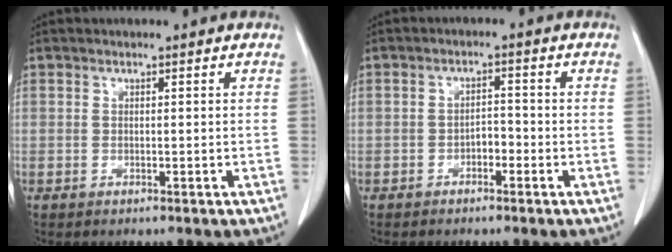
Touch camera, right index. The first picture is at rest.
{"total": 2.2, "force": [-1.2, 1.1, 1.5], "torque": [-0.017, 0.007, -0.020]}